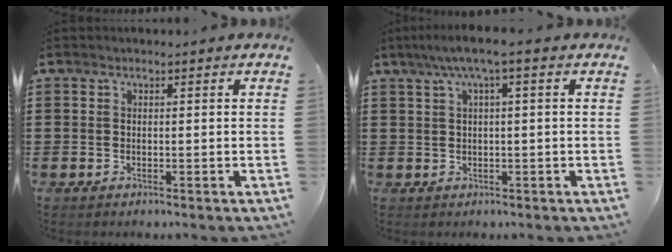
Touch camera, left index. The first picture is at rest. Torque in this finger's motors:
{"motor_torque": [0.14, 0.10, 0.03, -0.03]}